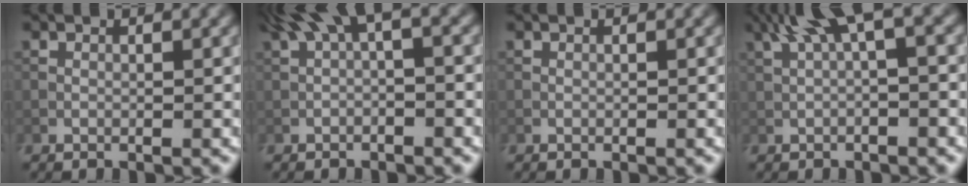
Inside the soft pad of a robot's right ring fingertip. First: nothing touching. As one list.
[{"total": 4.2, "force": [1.5, 1.3, 3.7], "torque": [-0.059, 0.017, 0.019]}, {"total": 0.0}, {"total": 5.2, "force": [1.9, 1.1, 4.7], "torque": [-0.082, 0.021, 0.032]}]